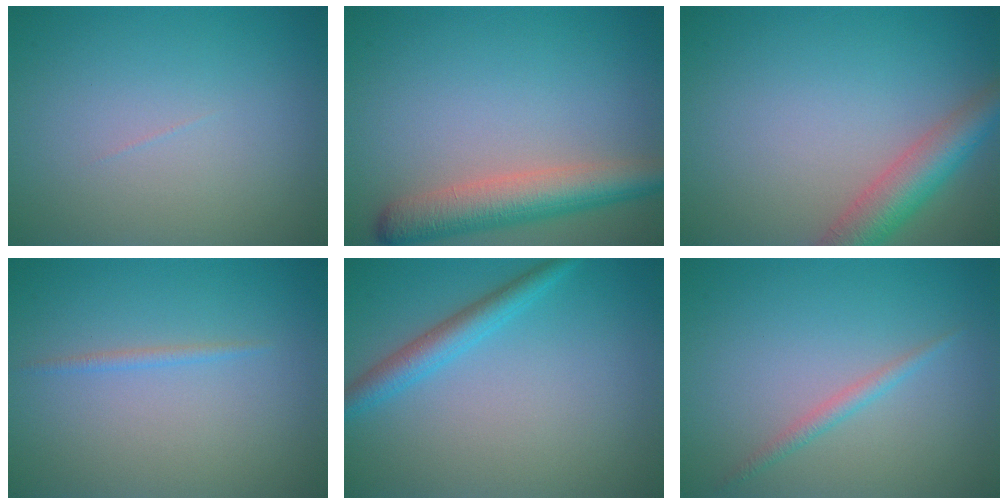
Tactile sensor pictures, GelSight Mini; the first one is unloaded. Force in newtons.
{"total": 5.4, "press": 5.4, "slide": 0.1}
{"total": 4.8, "press": 4.7, "slide": 0.3}
{"total": 0.8, "press": 0.8, "slide": 0.0}
{"total": 2.7, "press": 2.7, "slide": 0.3}
{"total": 1.3, "press": 1.3, "slide": 0.1}